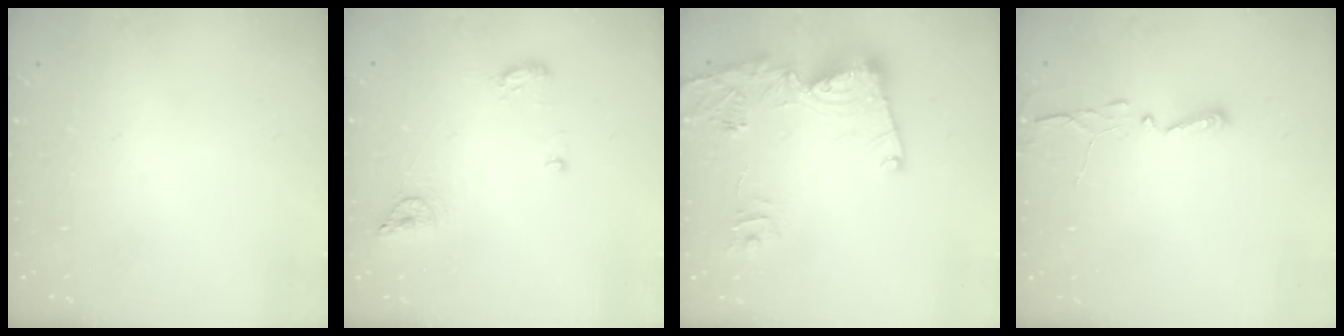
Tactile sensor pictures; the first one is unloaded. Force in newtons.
{"total": 11.0, "press": 8.3, "slide": 7.1}
{"total": 16.2, "press": 16.2, "slide": 1.6}
{"total": 2.9, "press": 2.9, "slide": 0.4}